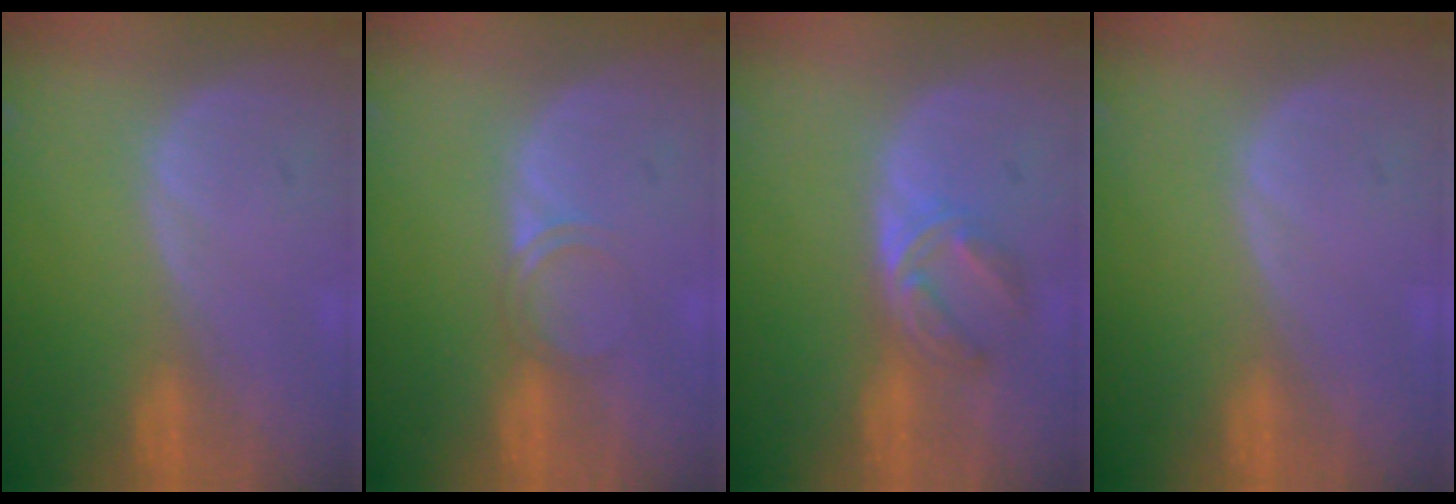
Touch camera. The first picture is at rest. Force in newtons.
{"total": 2.1, "press": 1.8, "slide": 1.1}
{"total": 5.7, "press": 4.5, "slide": 3.5}
{"total": 0.0}